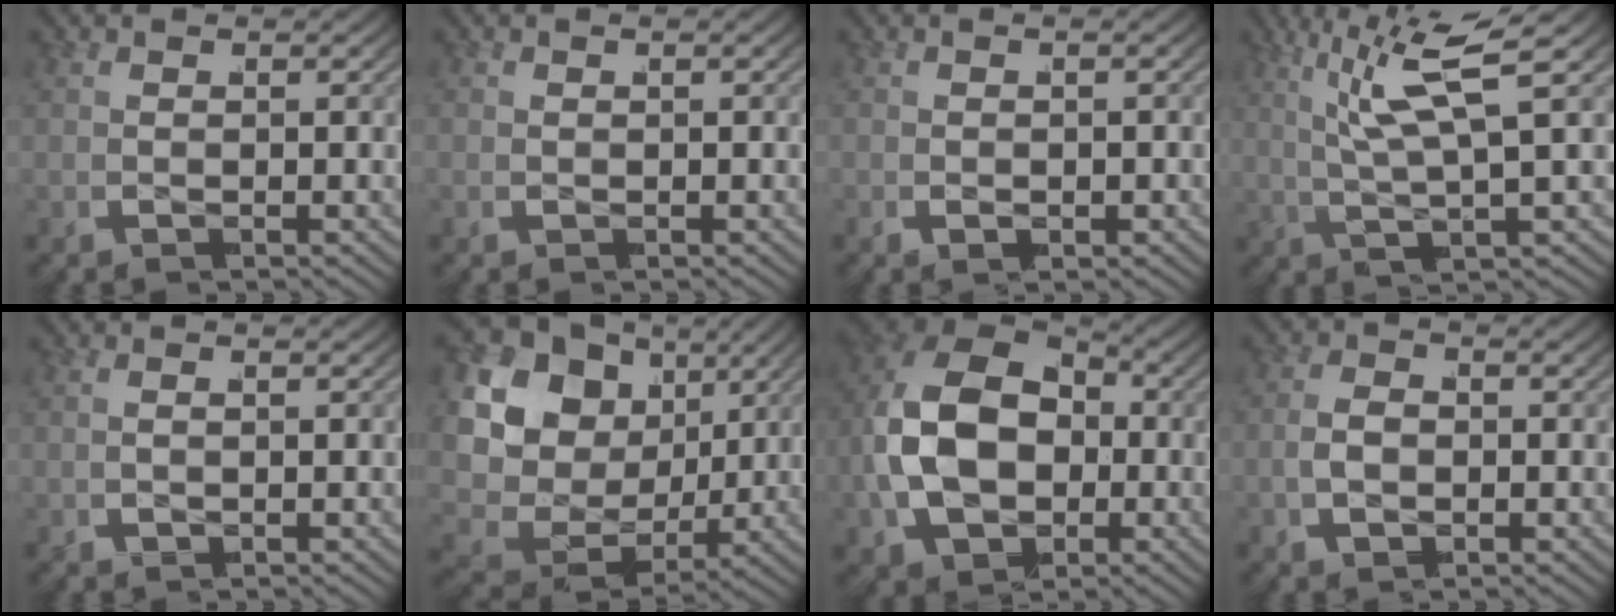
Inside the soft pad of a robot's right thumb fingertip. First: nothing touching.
{"total": 0.0}
{"total": 0.7, "force": [-0.5, 0.3, 0.3], "torque": [-0.004, 0.000, -0.008]}
{"total": 5.1, "force": [1.5, 1.3, 4.7], "torque": [-0.098, 0.008, 0.019]}
{"total": 0.7, "force": [-0.4, 0.3, 0.5], "torque": [-0.005, 0.011, -0.010]}
{"total": 18.7, "force": [1.9, 14.9, 11.2], "torque": [-0.259, -0.006, 0.019]}
{"total": 15.2, "force": [0.6, 10.7, 10.8], "torque": [-0.259, -0.013, 0.020]}
{"total": 2.9, "force": [-0.8, 1.9, 2.0], "torque": [-0.037, 0.003, -0.017]}